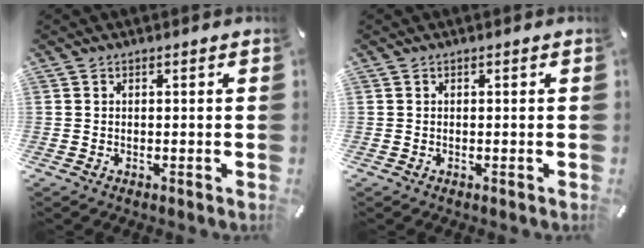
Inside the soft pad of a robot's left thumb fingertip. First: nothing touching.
{"total": 0.0}